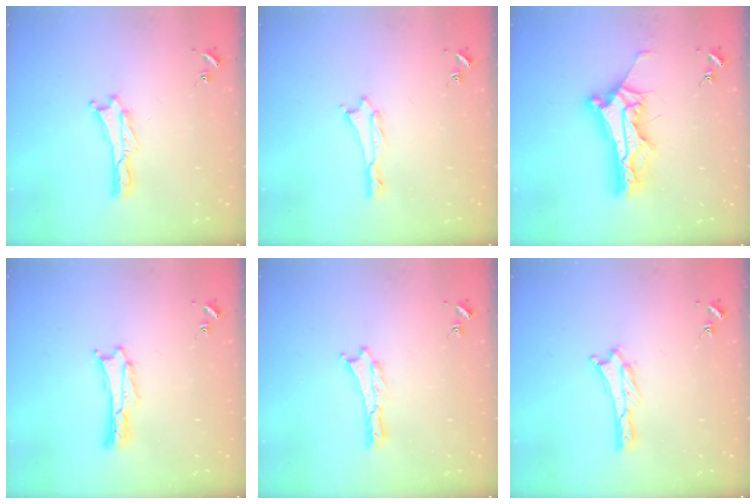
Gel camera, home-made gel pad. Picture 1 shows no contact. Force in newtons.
{"total": 0.6, "press": 0.6, "slide": 0.1}
{"total": 11.2, "press": 11.2, "slide": 0.8}
{"total": 1.5, "press": 1.4, "slide": 0.2}
{"total": 0.0}
{"total": 0.7, "press": 0.6, "slide": 0.2}